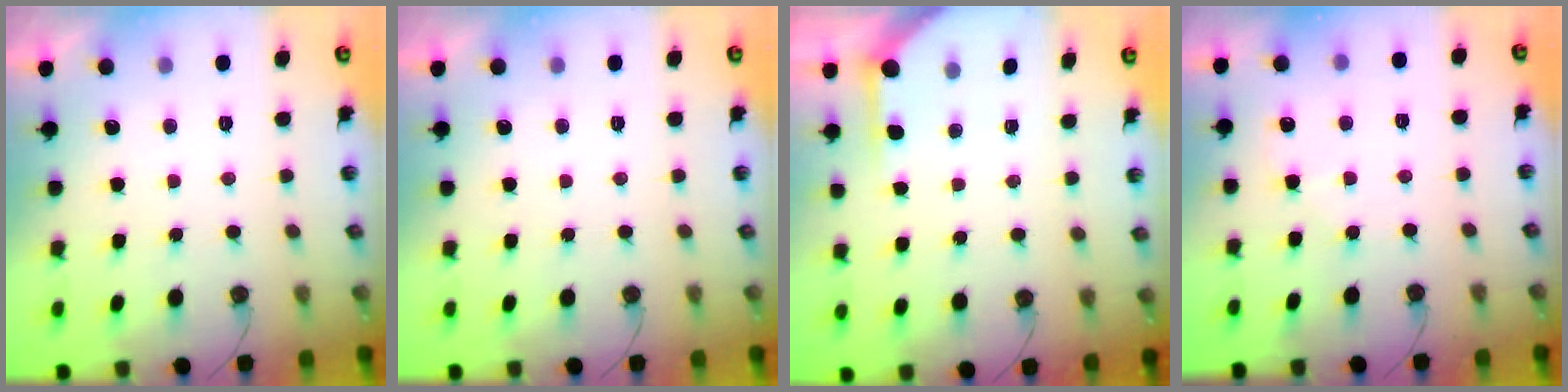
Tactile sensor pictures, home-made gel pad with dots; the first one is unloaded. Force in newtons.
{"total": 0.0}
{"total": 2.8, "press": 2.7, "slide": 0.3}
{"total": 4.5, "press": 4.4, "slide": 0.6}